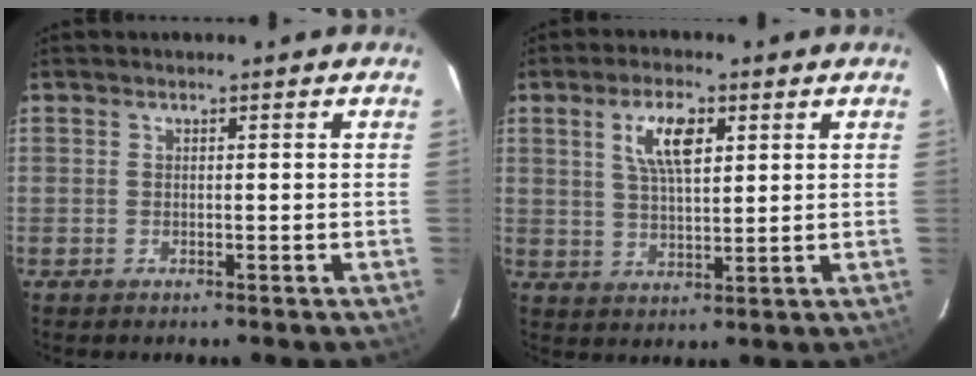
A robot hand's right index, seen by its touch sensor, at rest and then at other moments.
{"total": 7.5, "force": [3.1, 2.9, 6.2], "torque": [-0.115, 0.009, 0.059]}